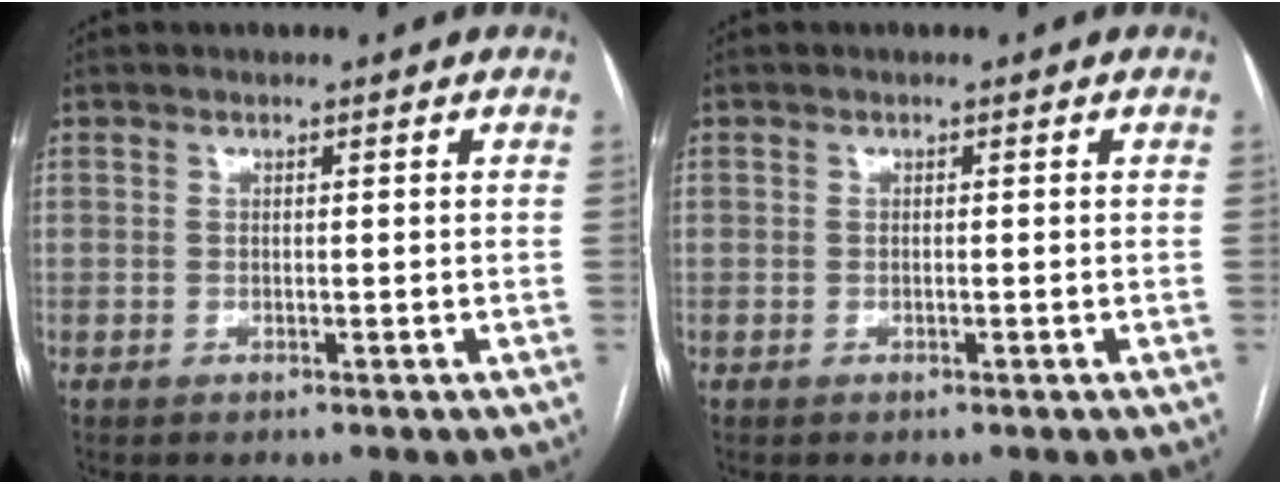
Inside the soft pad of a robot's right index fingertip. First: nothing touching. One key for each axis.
{"total": 0.0}